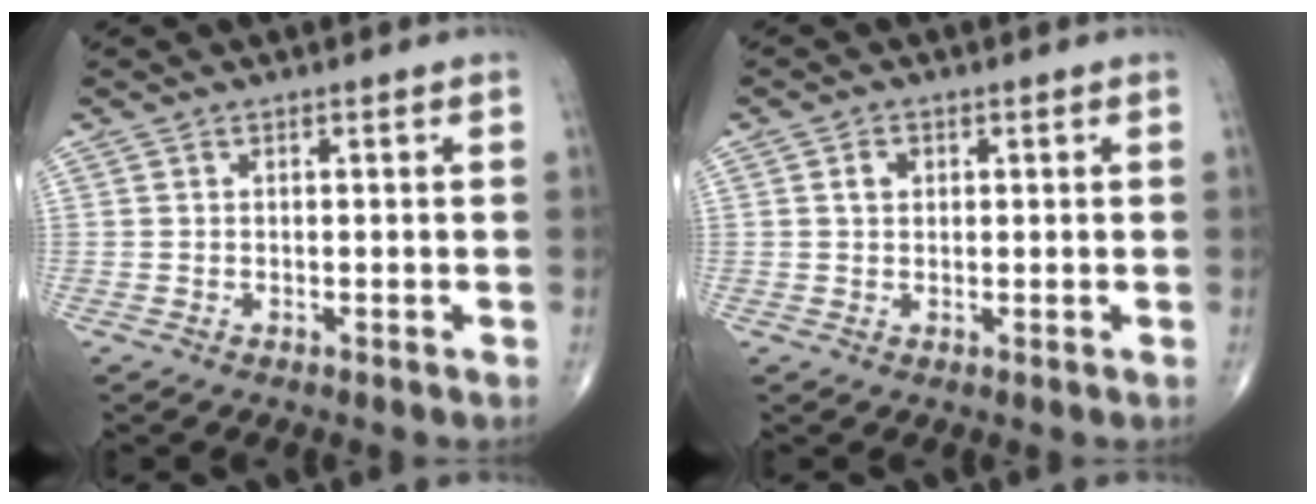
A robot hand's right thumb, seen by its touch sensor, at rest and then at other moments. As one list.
[{"total": 2.1, "force": [0.6, 1.7, 1.2], "torque": [-0.016, 0.003, 0.009]}]